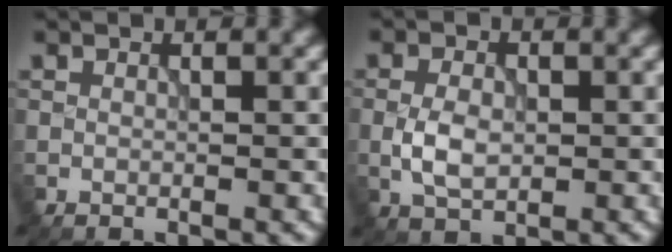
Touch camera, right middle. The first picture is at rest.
{"total": 3.2, "force": [-0.5, 2.0, 2.4], "torque": [-0.048, 0.000, -0.009]}